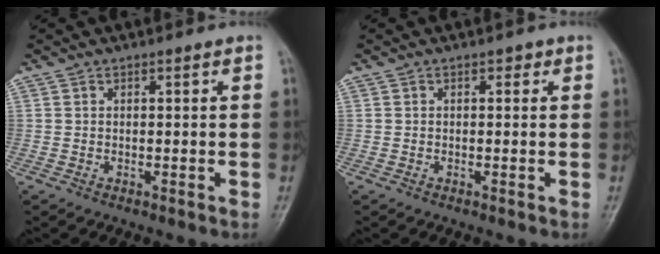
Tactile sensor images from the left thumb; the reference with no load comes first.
{"total": 0.8, "force": [0.3, 0.6, 0.4], "torque": [0.011, 0.000, -0.002]}